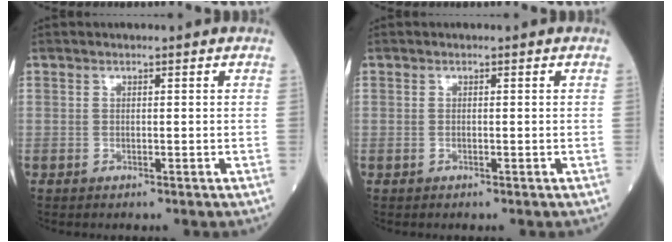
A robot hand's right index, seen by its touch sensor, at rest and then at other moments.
{"total": 0.0}